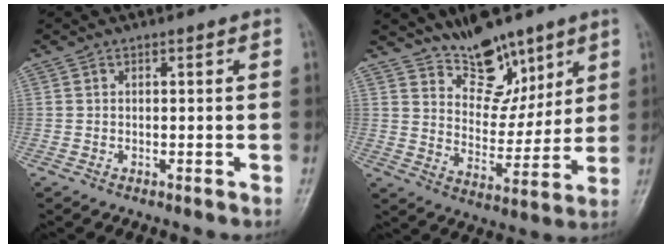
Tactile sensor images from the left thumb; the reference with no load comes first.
{"total": 11.8, "force": [8.5, 6.1, 5.5], "torque": [-0.048, -0.063, 0.148]}